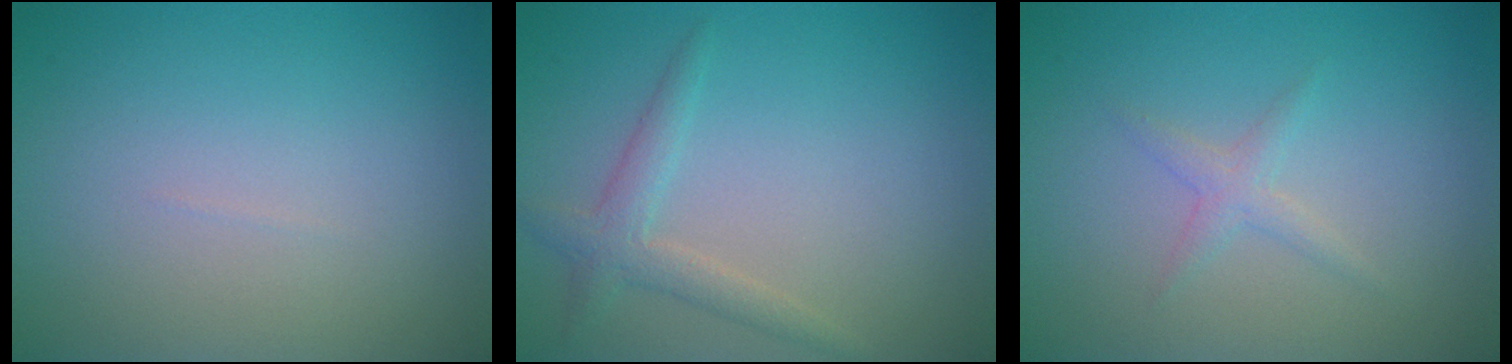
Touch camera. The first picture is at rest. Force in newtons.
{"total": 2.1, "press": 2.1, "slide": 0.0}
{"total": 1.8, "press": 1.8, "slide": 0.1}